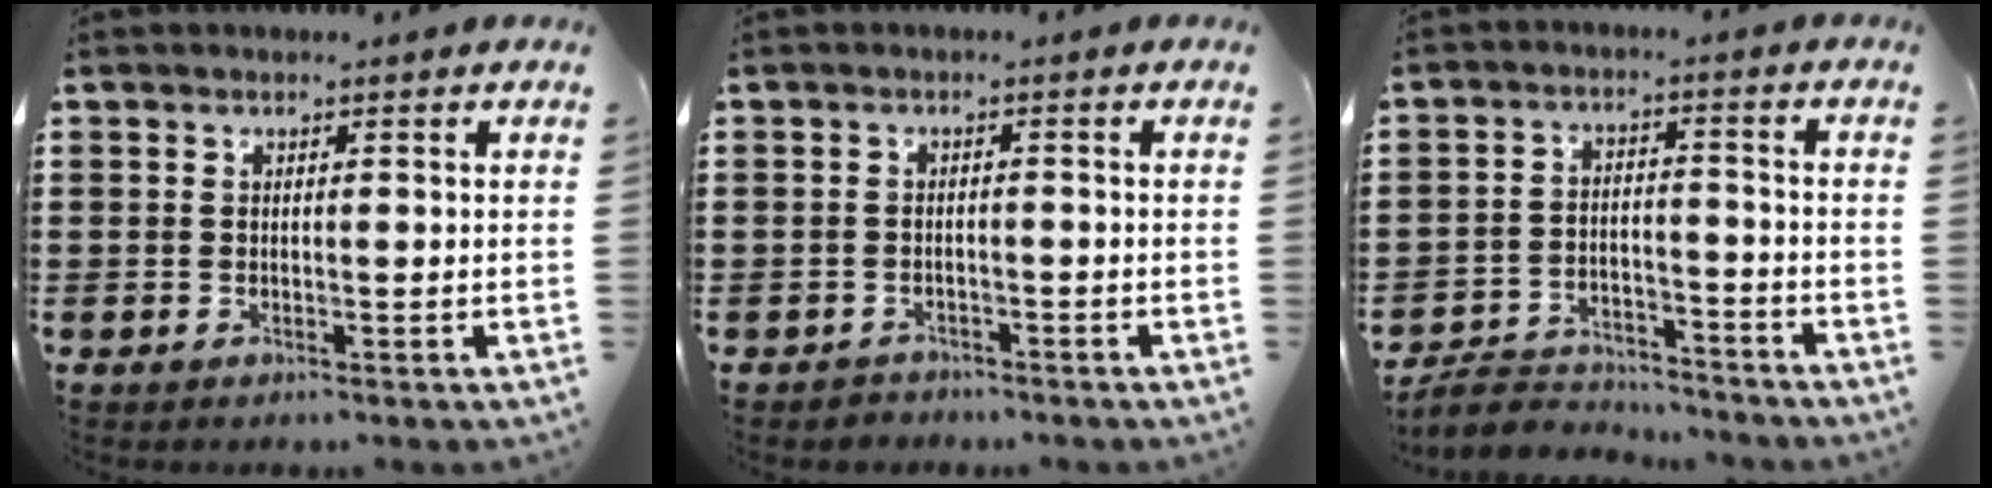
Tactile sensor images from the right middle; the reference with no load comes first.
{"total": 1.4, "force": [-1.3, 0.5, -0.2], "torque": [-0.002, 0.003, -0.030]}
{"total": 5.6, "force": [-5.4, 1.2, 0.8], "torque": [-0.025, 0.009, -0.111]}